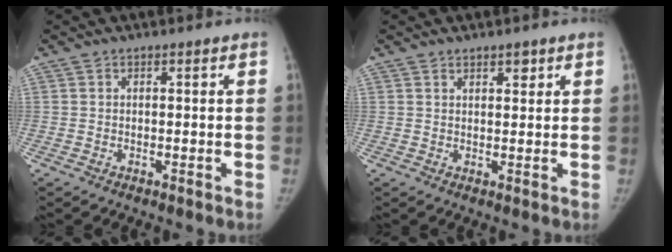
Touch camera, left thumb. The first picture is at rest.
{"total": 1.9, "force": [1.3, 0.9, 1.0], "torque": [-0.004, -0.007, 0.019]}